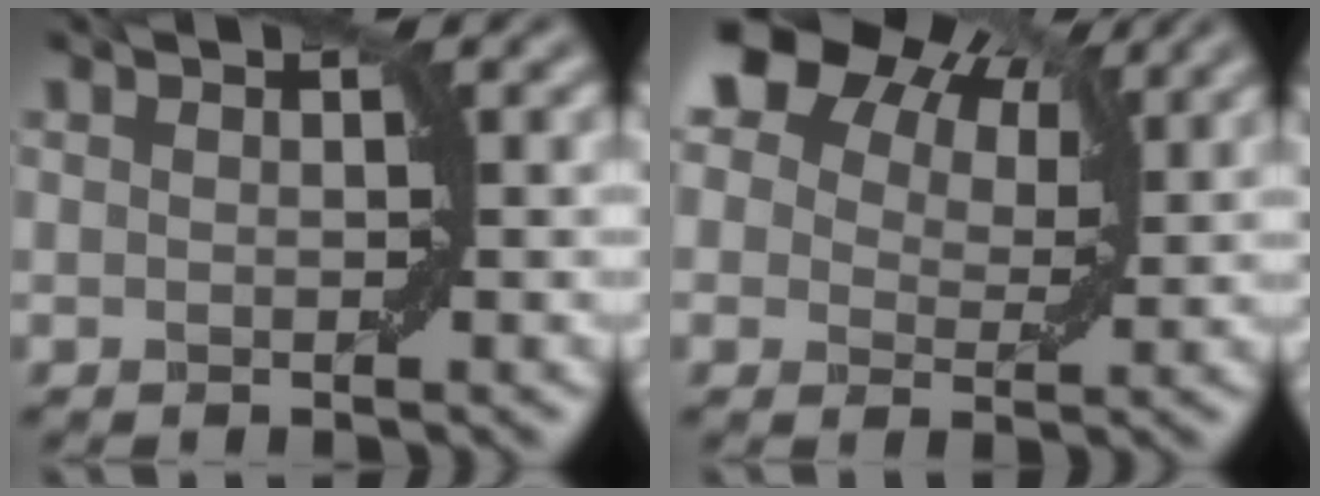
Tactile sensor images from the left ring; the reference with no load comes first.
{"total": 11.1, "force": [6.4, 6.4, 6.6], "torque": [-0.112, 0.027, 0.093]}